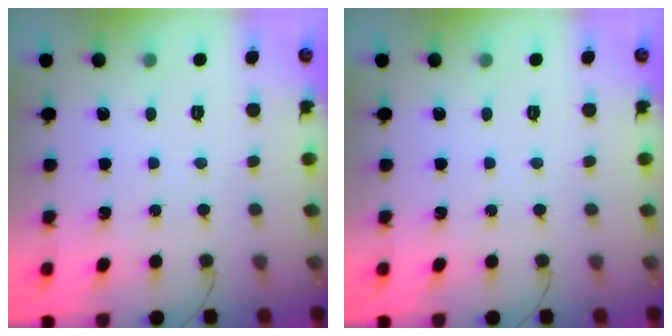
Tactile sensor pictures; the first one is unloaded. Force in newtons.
{"total": 0.0}